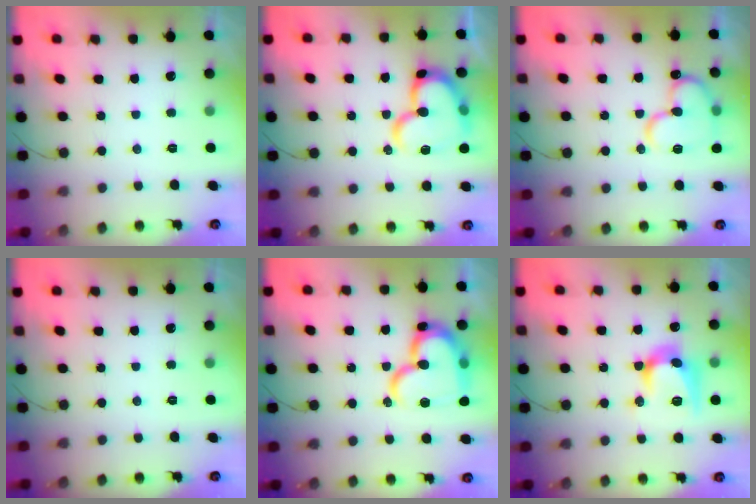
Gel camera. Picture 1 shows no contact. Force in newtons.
{"total": 19.1, "press": 19.0, "slide": 2.0}
{"total": 14.9, "press": 14.8, "slide": 2.0}
{"total": 0.0}
{"total": 22.7, "press": 22.6, "slide": 2.0}
{"total": 13.5, "press": 13.5, "slide": 0.7}